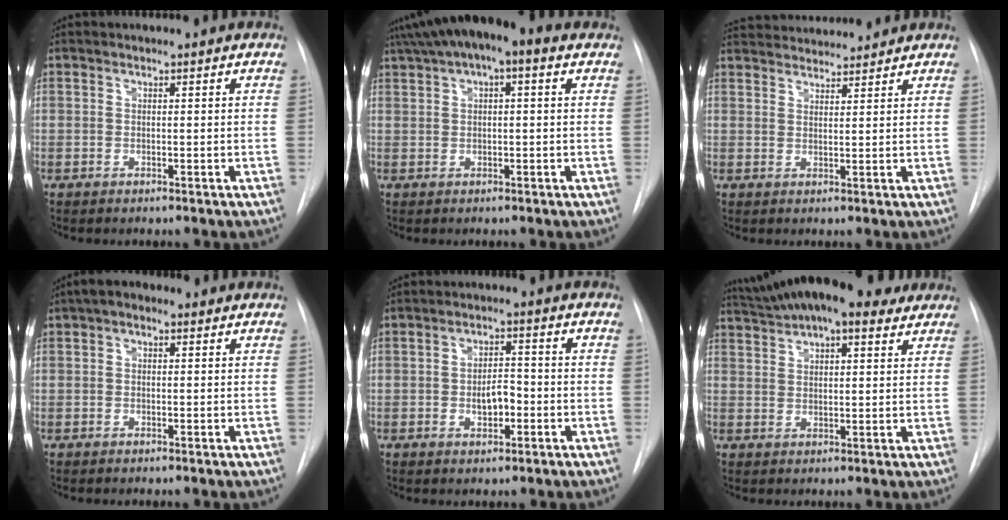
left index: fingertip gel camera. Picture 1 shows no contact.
{"total": 10.4, "force": [6.0, 3.0, 7.9], "torque": [-0.130, 0.052, 0.089]}
{"total": 10.1, "force": [9.7, 1.4, 2.4], "torque": [-0.043, 0.030, 0.146]}
{"total": 2.7, "force": [1.1, 1.7, 1.8], "torque": [-0.036, 0.019, 0.012]}
{"total": 4.1, "force": [-1.2, 2.1, 3.4], "torque": [-0.052, 0.006, -0.018]}
{"total": 15.6, "force": [12.2, 4.6, 8.5], "torque": [-0.156, 0.052, 0.183]}